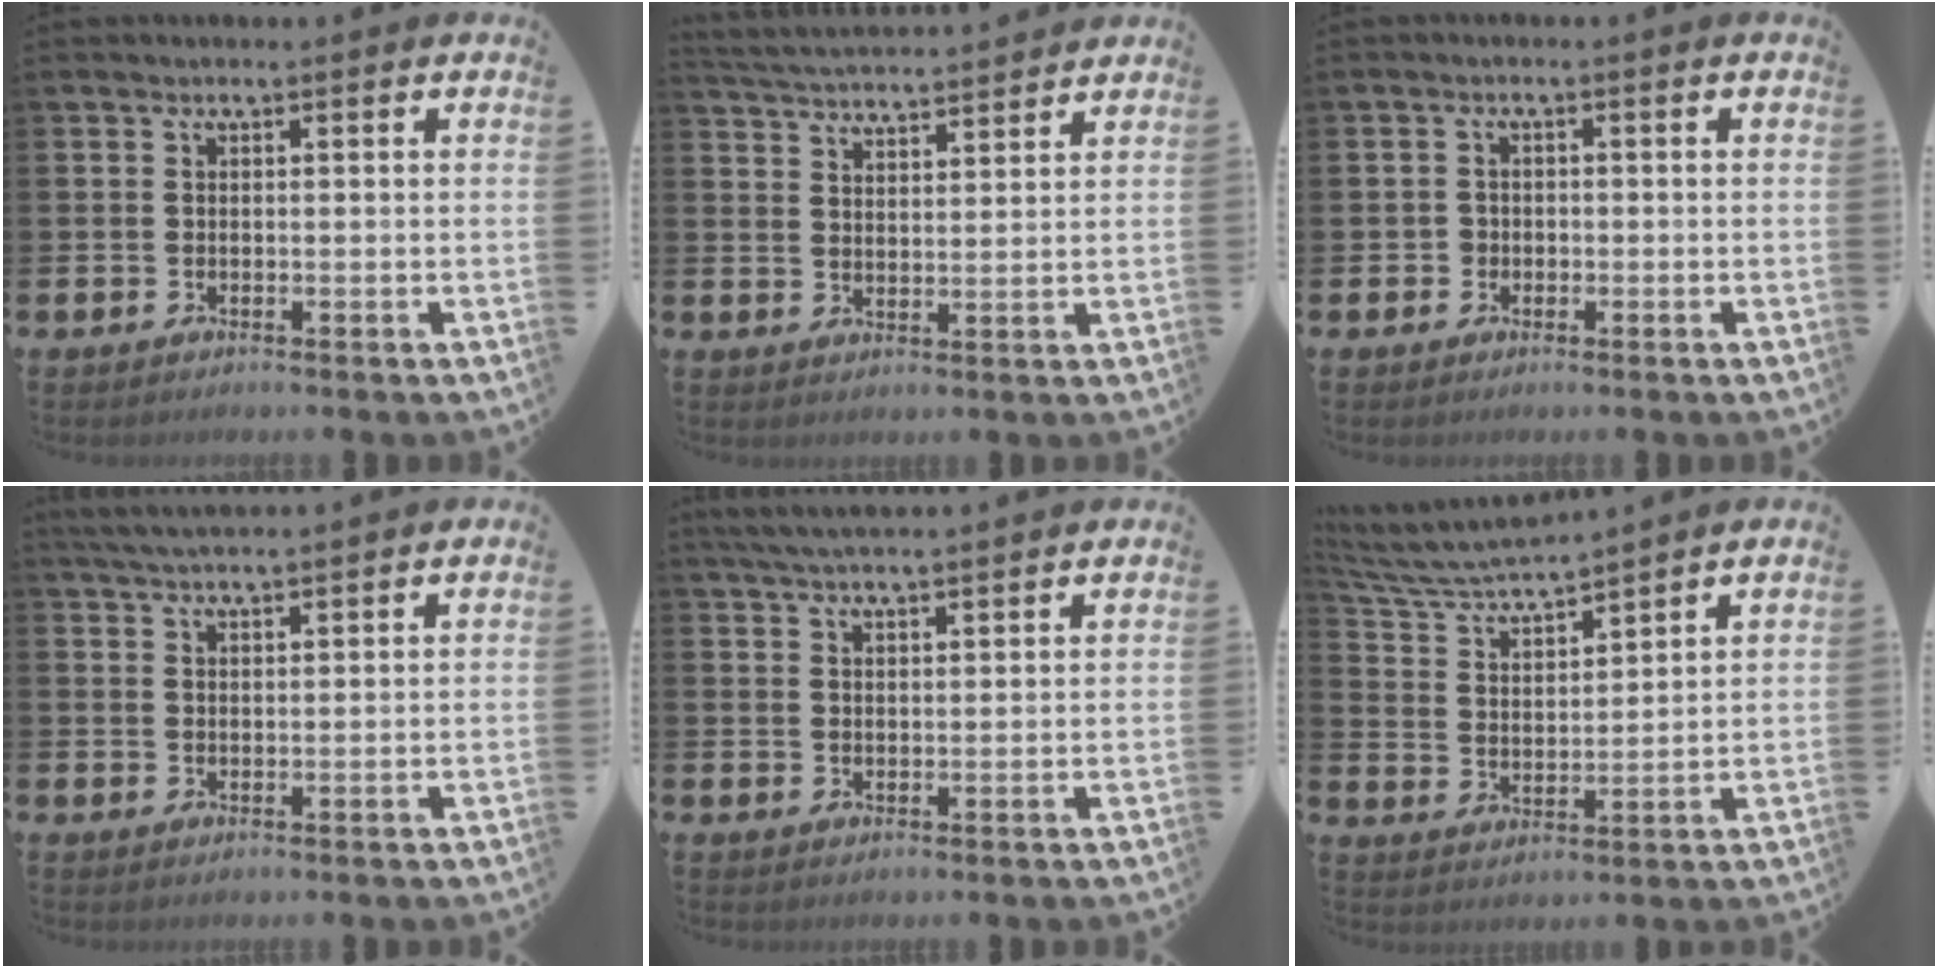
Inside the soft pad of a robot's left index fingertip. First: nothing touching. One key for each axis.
{"total": 4.4, "fx": 4.4, "fy": 0.1, "fz": 0.1, "tx": -0.019, "ty": -0.029, "tz": 0.079}
{"total": 1.4, "fx": -0.5, "fy": 1.3, "fz": 0.2, "tx": -0.001, "ty": 0.003, "tz": -0.013}
{"total": 3.6, "fx": 3.5, "fy": 0.2, "fz": 1.0, "tx": -0.023, "ty": -0.011, "tz": 0.064}
{"total": 4.2, "fx": 4.1, "fy": 0.0, "fz": 1.1, "tx": -0.033, "ty": -0.010, "tz": 0.075}
{"total": 5.8, "fx": 5.6, "fy": 0.5, "fz": 1.4, "tx": -0.054, "ty": -0.043, "tz": 0.093}